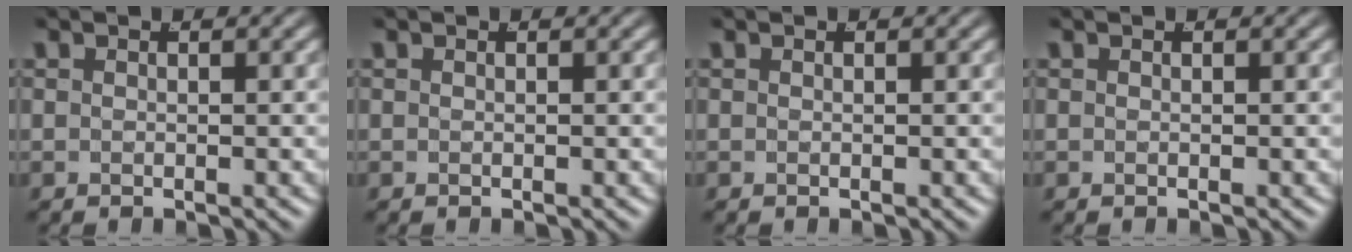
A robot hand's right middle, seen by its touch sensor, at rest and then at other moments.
{"total": 0.0}
{"total": 0.0}
{"total": 0.0}